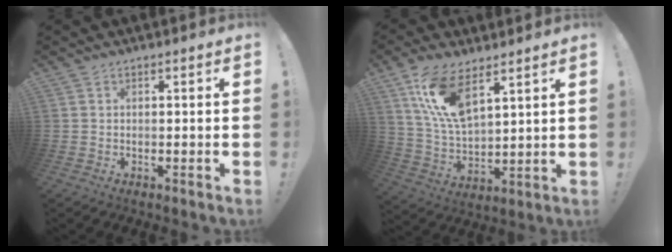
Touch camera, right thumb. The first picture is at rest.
{"total": 13.9, "force": [8.4, 5.7, 9.5], "torque": [-0.202, -0.036, 0.154]}